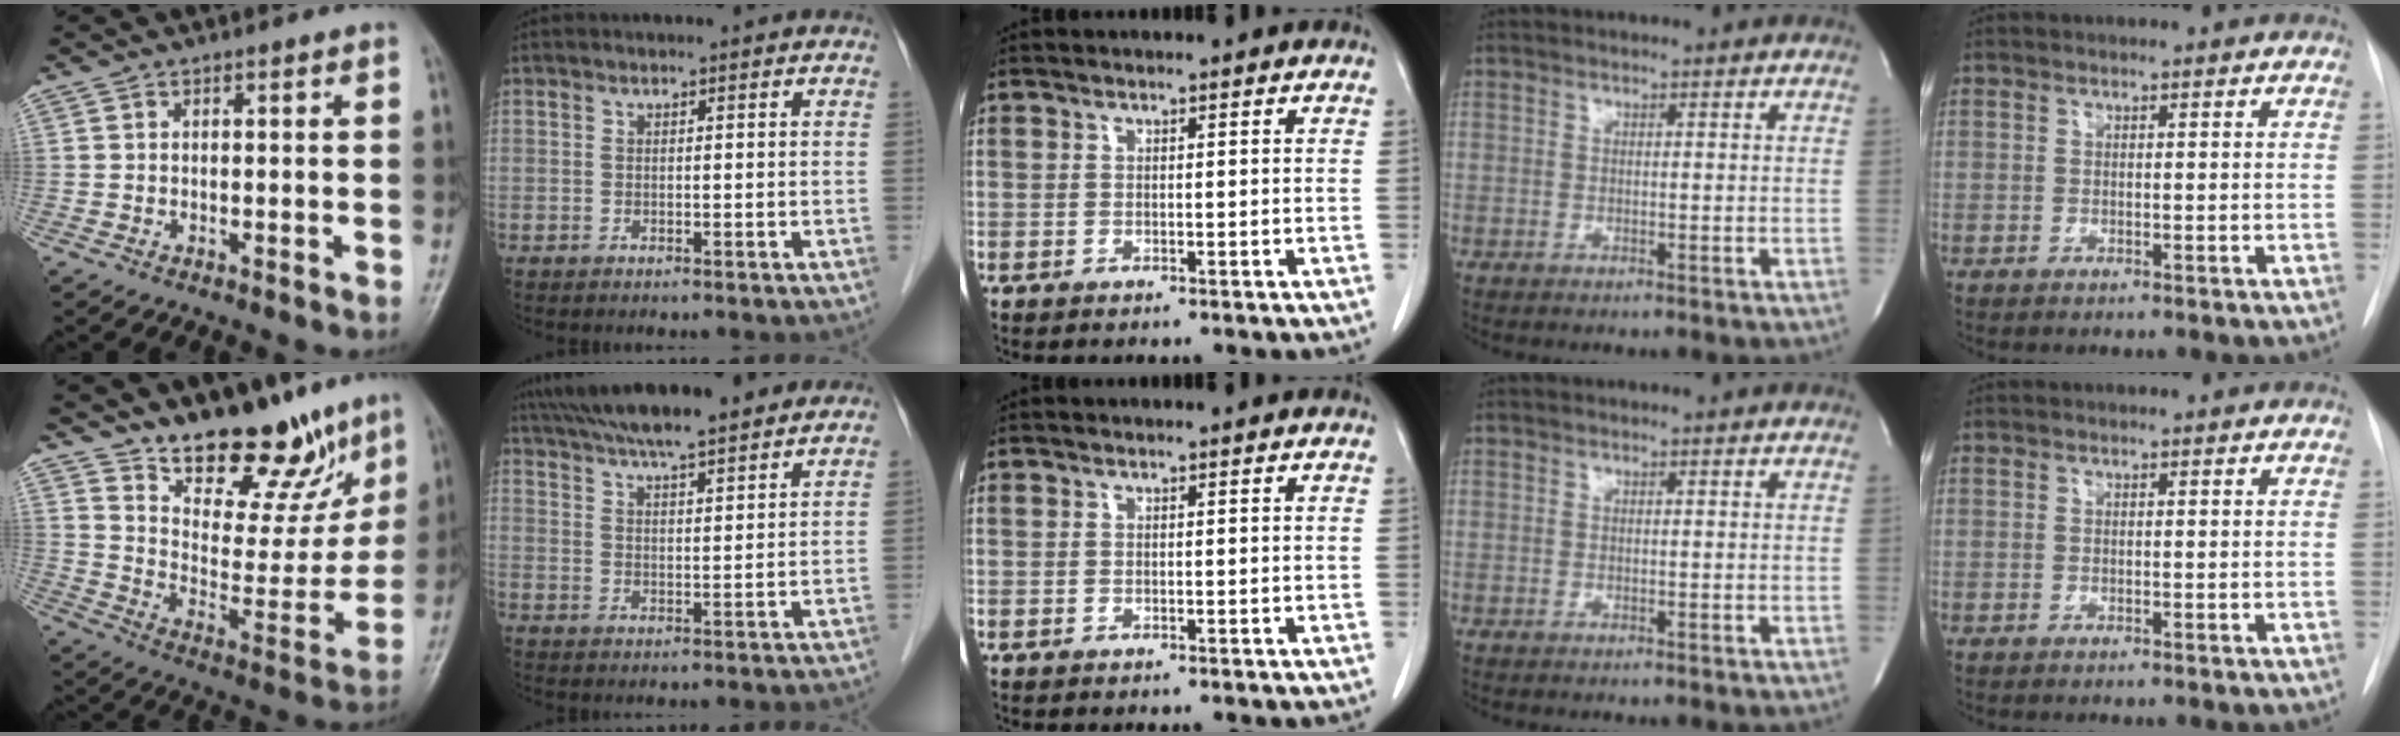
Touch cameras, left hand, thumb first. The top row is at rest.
{"thumb": {"total": 19.6, "force": [15.0, 8.1, 9.7], "torque": [-0.083, -0.098, 0.236]}, "index": {"total": 15.5, "force": [13.2, 1.9, 7.9], "torque": [-0.137, 0.034, 0.203]}}